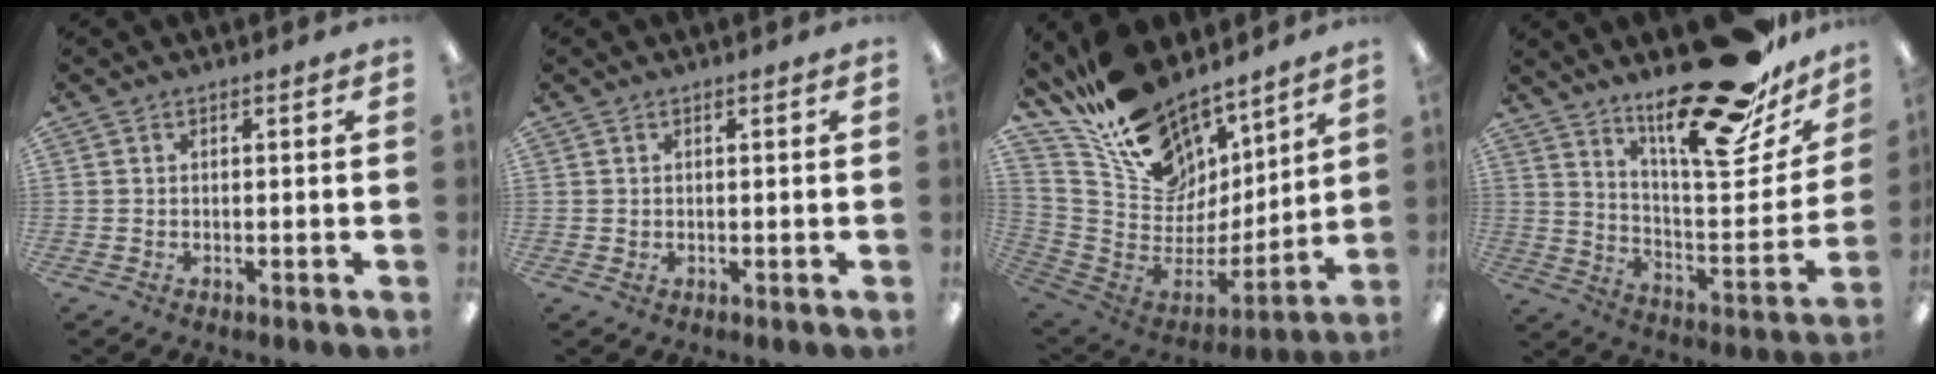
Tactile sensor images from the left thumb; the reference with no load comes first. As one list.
[{"total": 0.7, "force": [0.4, 0.5, 0.1], "torque": [-0.003, 0.003, 0.006]}, {"total": 19.3, "force": [14.8, 10.3, 6.7], "torque": [-0.132, -0.122, 0.280]}, {"total": 26.5, "force": [19.7, 8.0, 15.8], "torque": [-0.216, -0.136, 0.319]}]